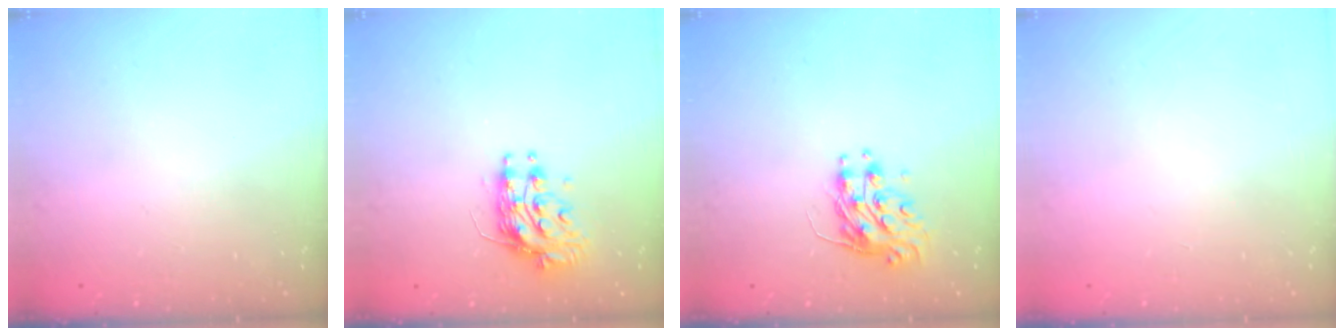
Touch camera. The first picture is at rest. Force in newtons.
{"total": 9.2, "press": 9.2, "slide": 0.7}
{"total": 9.2, "press": 9.2, "slide": 0.3}
{"total": 0.0}